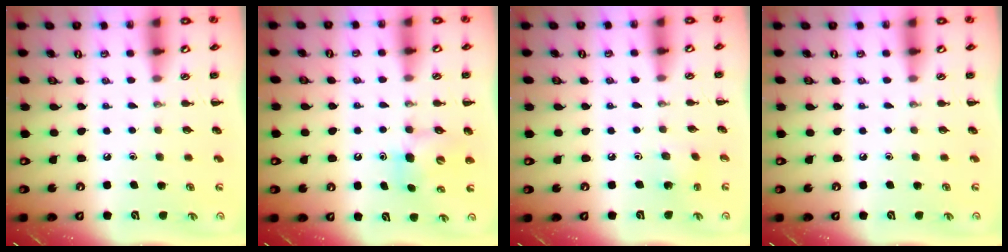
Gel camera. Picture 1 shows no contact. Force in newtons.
{"total": 5.8, "press": 5.7, "slide": 0.6}
{"total": 1.5, "press": 1.4, "slide": 0.5}
{"total": 0.0}